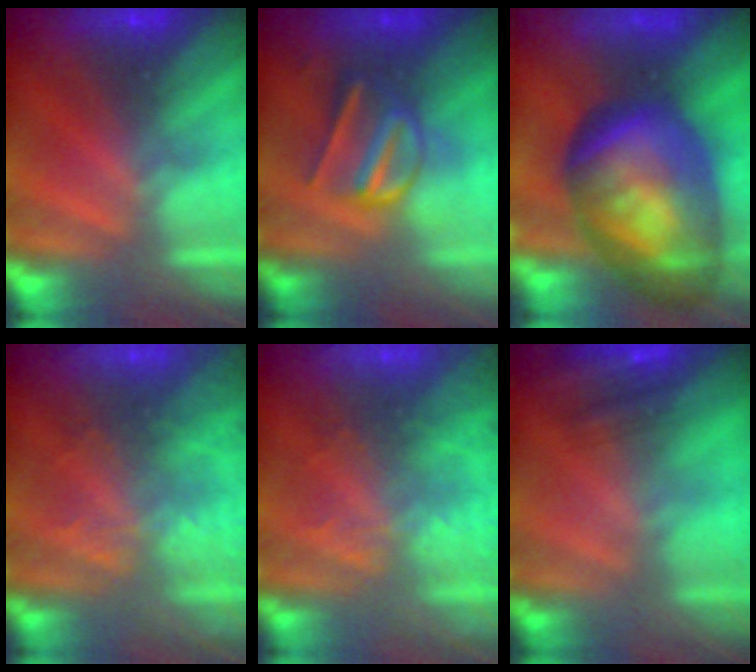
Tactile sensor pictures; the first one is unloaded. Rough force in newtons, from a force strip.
{"total": 3.0}
{"total": 9.3}
{"total": 6.6}
{"total": 6.6}
{"total": 4.8}